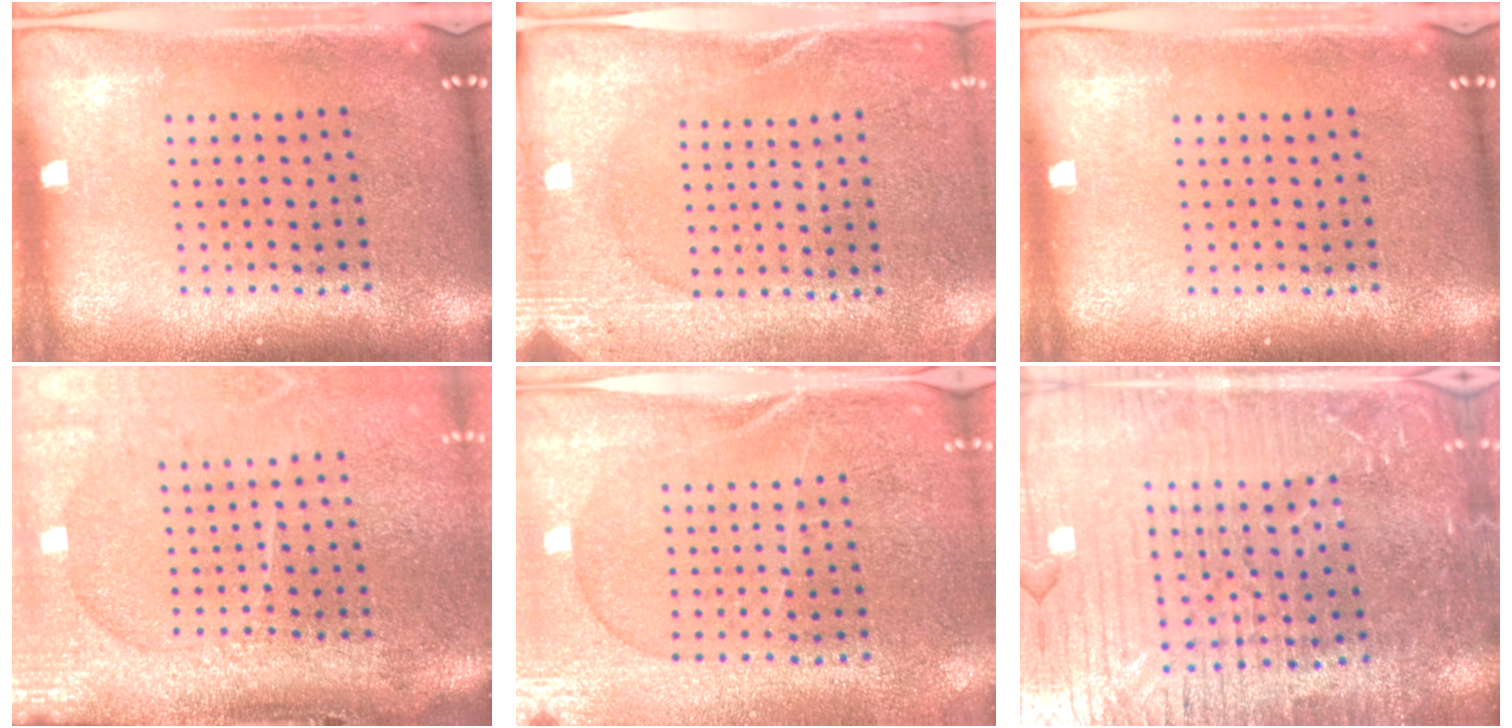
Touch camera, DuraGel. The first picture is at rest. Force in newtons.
{"total": 2.6, "press": 2.5, "slide": 0.6}
{"total": 0.0}
{"total": 4.4, "press": 3.6, "slide": 2.6}
{"total": 0.8, "press": 0.6, "slide": 0.5}
{"total": 4.9, "press": 4.6, "slide": 1.7}